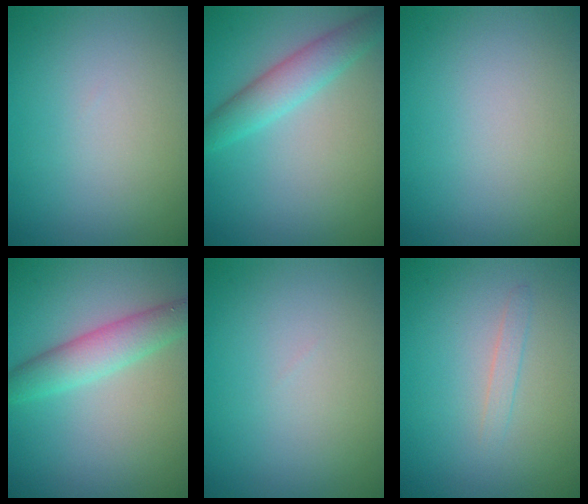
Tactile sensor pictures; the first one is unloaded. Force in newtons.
{"total": 3.6, "press": 3.5, "slide": 0.1}
{"total": 0.0}
{"total": 3.8, "press": 3.8, "slide": 0.1}
{"total": 0.0}
{"total": 0.9, "press": 0.9, "slide": 0.1}